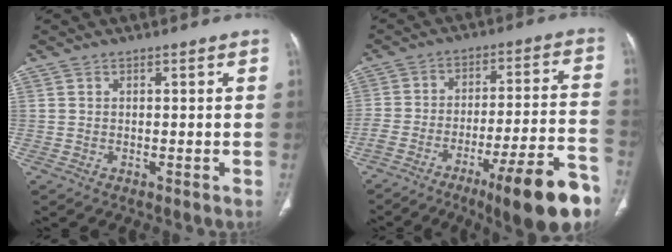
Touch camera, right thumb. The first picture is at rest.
{"total": 19.9, "force": [-12.1, 3.5, 15.4], "torque": [-0.195, 0.069, -0.184]}